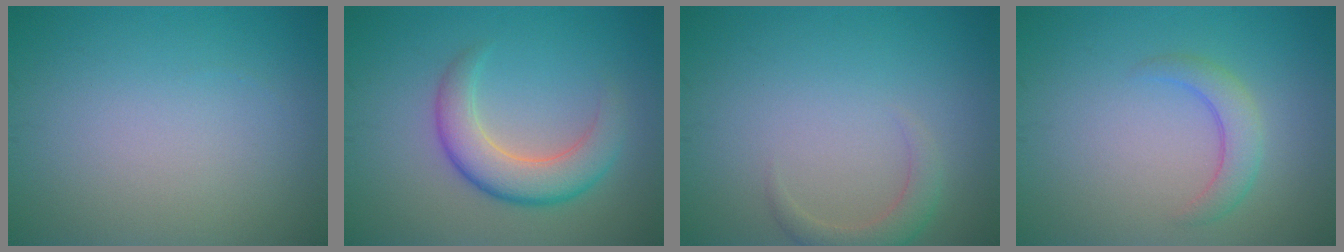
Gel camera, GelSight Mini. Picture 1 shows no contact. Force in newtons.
{"total": 5.0, "press": 5.0, "slide": 0.2}
{"total": 2.1, "press": 2.1, "slide": 0.3}
{"total": 2.4, "press": 2.4, "slide": 0.1}